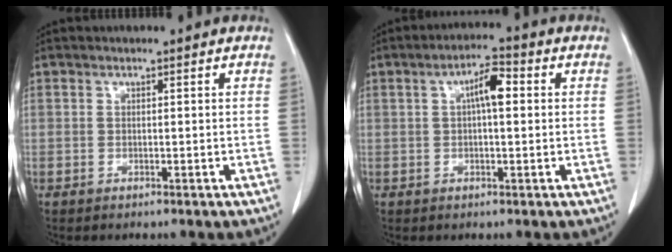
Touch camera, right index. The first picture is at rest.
{"total": 5.2, "force": [1.0, 1.4, 4.9], "torque": [-0.083, 0.017, 0.015]}